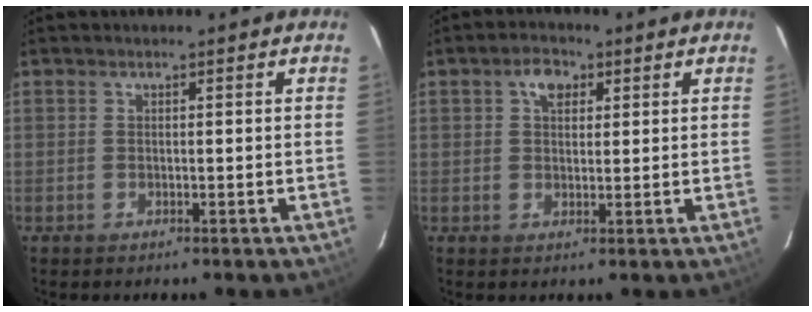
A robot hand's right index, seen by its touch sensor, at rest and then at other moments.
{"total": 3.8, "force": [1.6, 2.6, 2.3], "torque": [-0.035, 0.013, 0.027]}